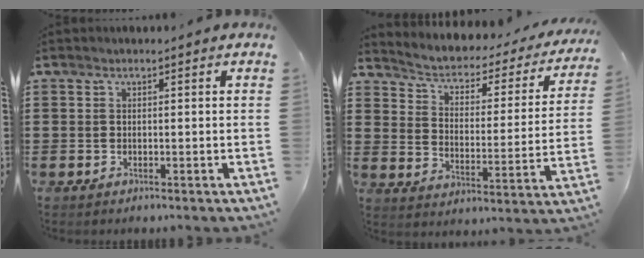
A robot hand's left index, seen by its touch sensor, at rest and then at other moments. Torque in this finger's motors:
{"motor_torque": [1.10, -1.04, 0.39, 0.05]}